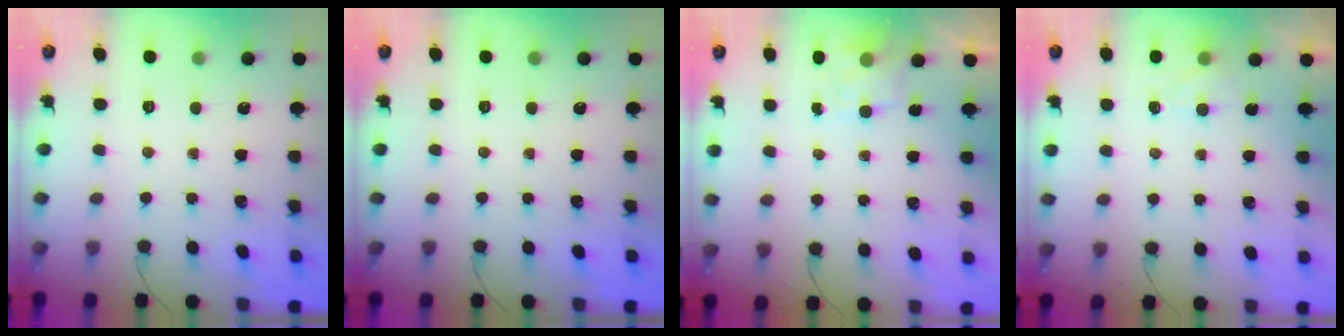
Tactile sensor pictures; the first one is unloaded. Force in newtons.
{"total": 0.0}
{"total": 3.9, "press": 3.8, "slide": 1.0}
{"total": 1.3, "press": 0.7, "slide": 1.0}